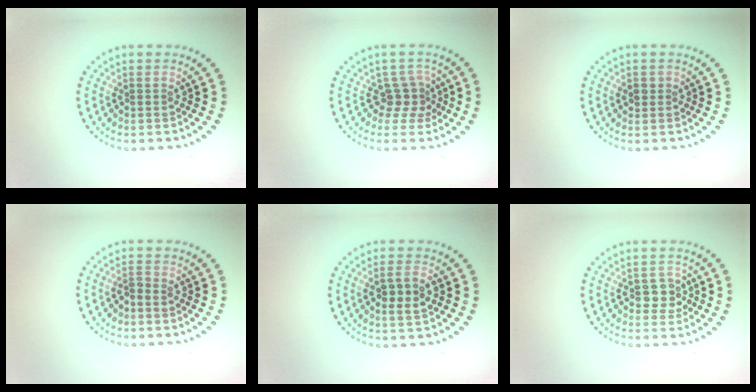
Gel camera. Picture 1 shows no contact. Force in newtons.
{"total": 2.2, "press": 1.5, "slide": 1.7}
{"total": 1.0, "press": 0.9, "slide": 0.4}
{"total": 1.0, "press": 0.8, "slide": 0.6}
{"total": 2.8, "press": 2.8, "slide": 0.4}
{"total": 1.9, "press": 1.8, "slide": 0.6}